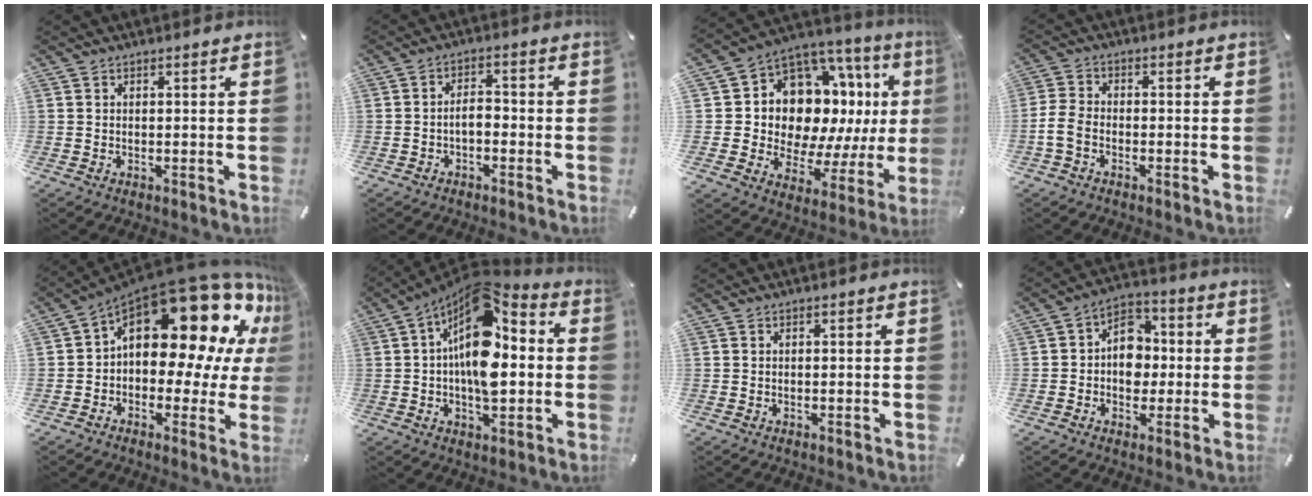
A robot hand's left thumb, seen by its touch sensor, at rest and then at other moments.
{"total": 3.8, "force": [-1.6, 2.0, 2.8], "torque": [-0.050, 0.015, -0.031]}
{"total": 14.2, "force": [4.5, 10.9, 7.8], "torque": [-0.134, -0.065, 0.092]}
{"total": 4.4, "force": [-2.2, 2.7, 2.7], "torque": [-0.061, 0.010, -0.043]}
{"total": 25.0, "force": [10.6, 13.2, 18.5], "torque": [-0.269, -0.081, 0.184]}
{"total": 16.3, "force": [1.6, 8.8, 13.6], "torque": [-0.242, -0.028, 0.024]}
{"total": 0.0}
{"total": 9.2, "force": [-1.2, 7.7, 4.9], "torque": [-0.064, 0.018, -0.022]}